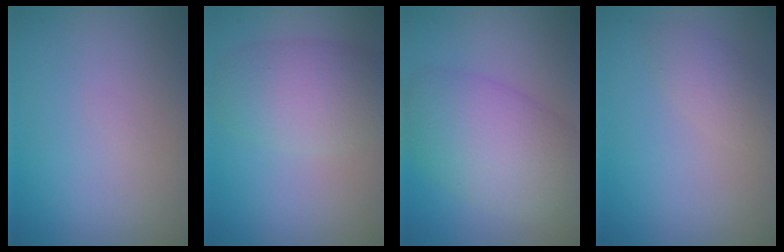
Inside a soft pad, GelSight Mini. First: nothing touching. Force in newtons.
{"total": 5.3, "press": 5.3, "slide": 0.3}
{"total": 7.9, "press": 7.9, "slide": 0.6}
{"total": 2.0, "press": 2.0, "slide": 0.2}